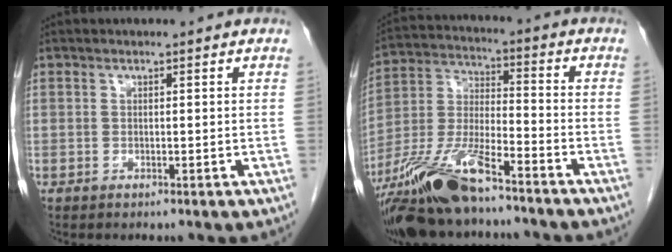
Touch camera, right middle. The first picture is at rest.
{"total": 15.6, "force": [-11.6, 2.9, 10.0], "torque": [-0.218, -0.016, -0.213]}